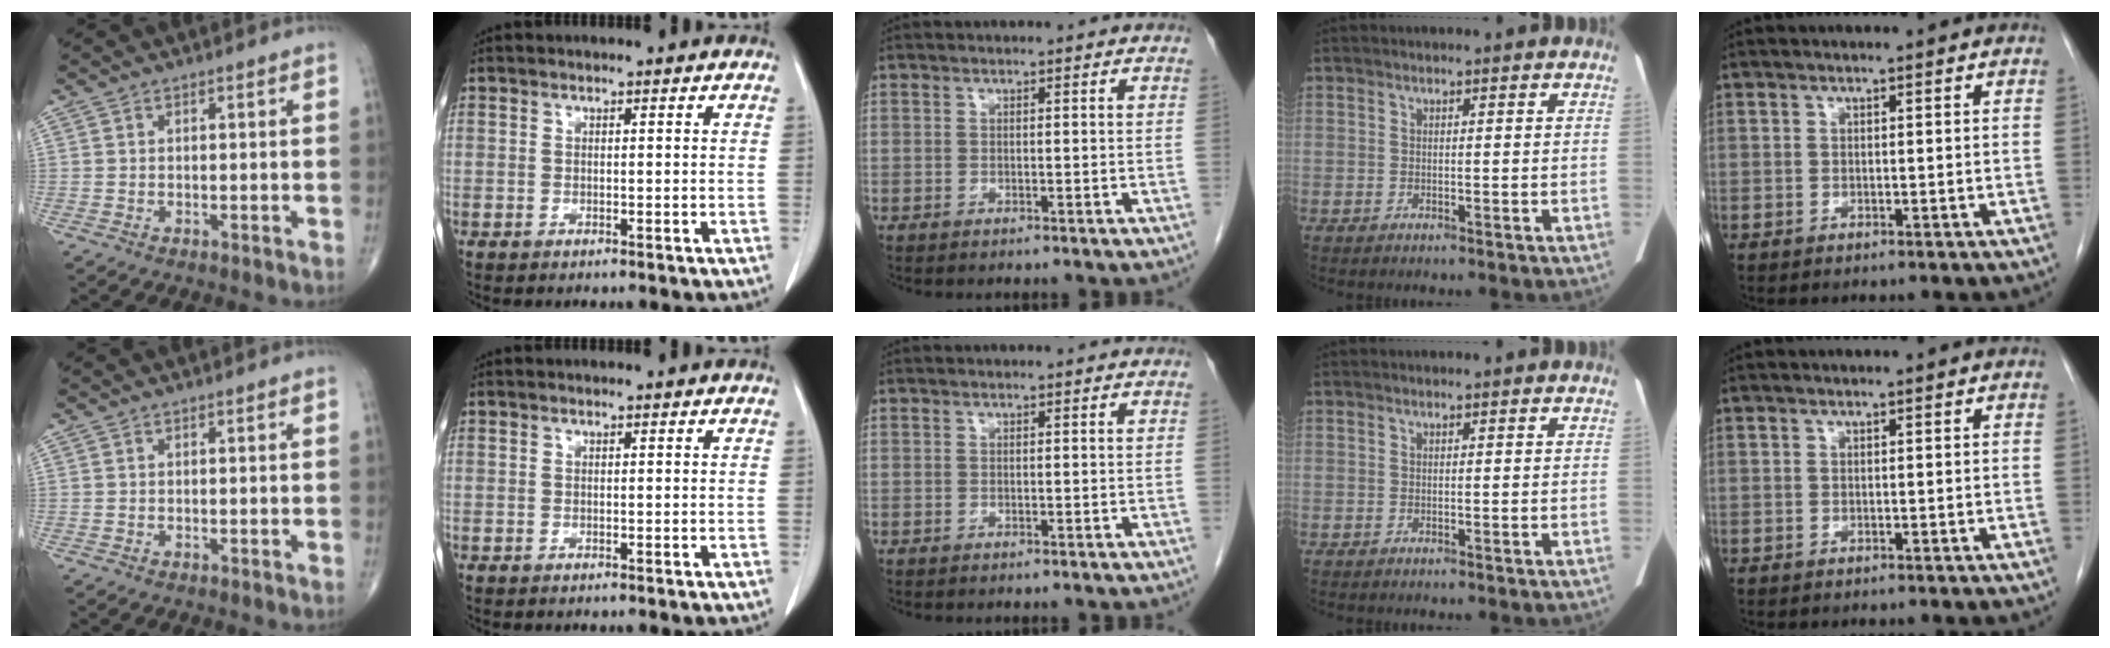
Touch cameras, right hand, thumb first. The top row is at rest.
{}